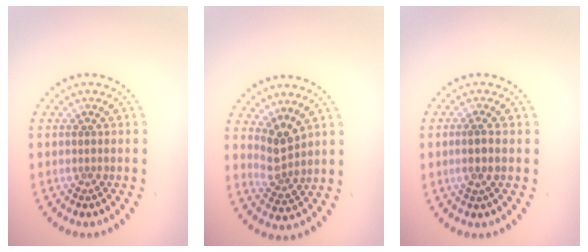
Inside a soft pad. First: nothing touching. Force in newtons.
{"total": 2.6, "press": 2.0, "slide": 1.7}
{"total": 1.4, "press": 1.2, "slide": 0.6}